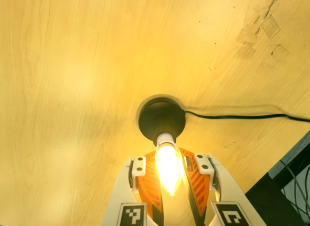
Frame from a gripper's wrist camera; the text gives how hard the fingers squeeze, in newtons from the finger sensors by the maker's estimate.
{"total": 16.2, "left": 14.7, "right": 17.6}